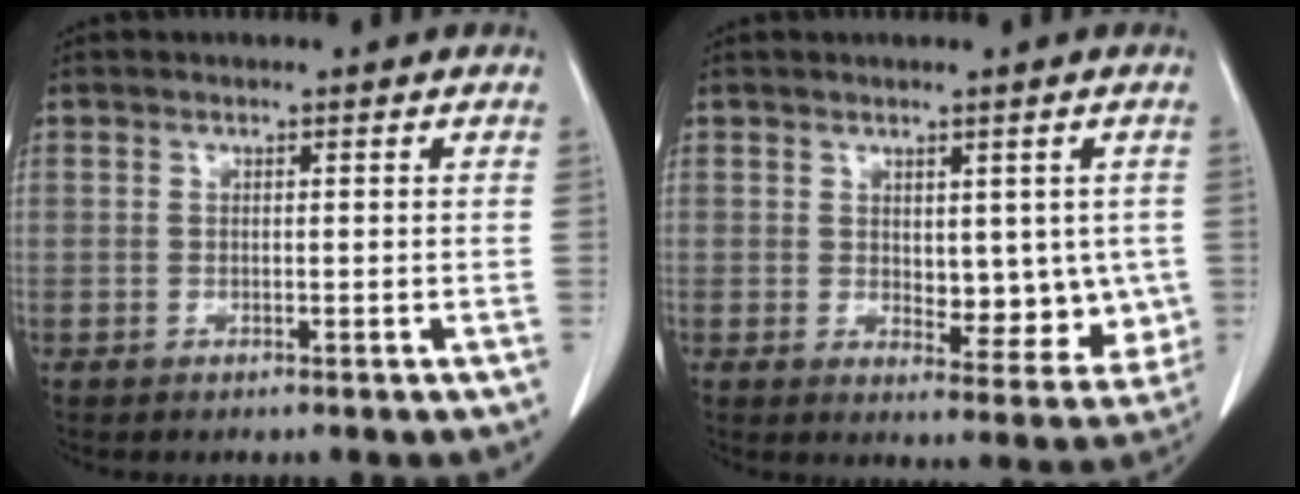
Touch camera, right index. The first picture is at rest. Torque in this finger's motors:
{"motor_torque": [0.07, 0.00, 0.09, 0.02]}